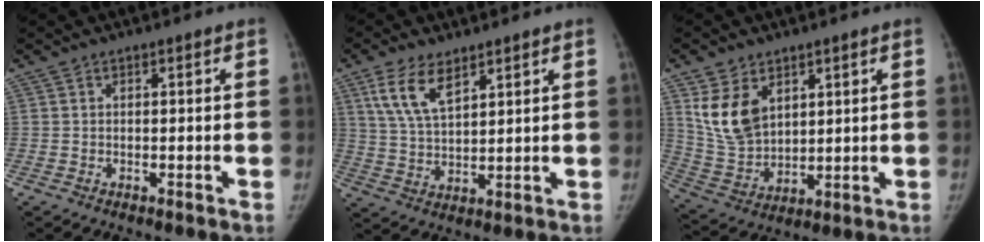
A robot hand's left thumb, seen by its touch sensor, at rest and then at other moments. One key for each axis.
{"total": 8.9, "fx": 5.1, "fy": 4.0, "fz": 6.0, "tx": -0.110, "ty": -0.016, "tz": 0.107}
{"total": 11.4, "fx": 4.9, "fy": 7.6, "fz": 6.9, "tx": -0.109, "ty": -0.022, "tz": 0.117}